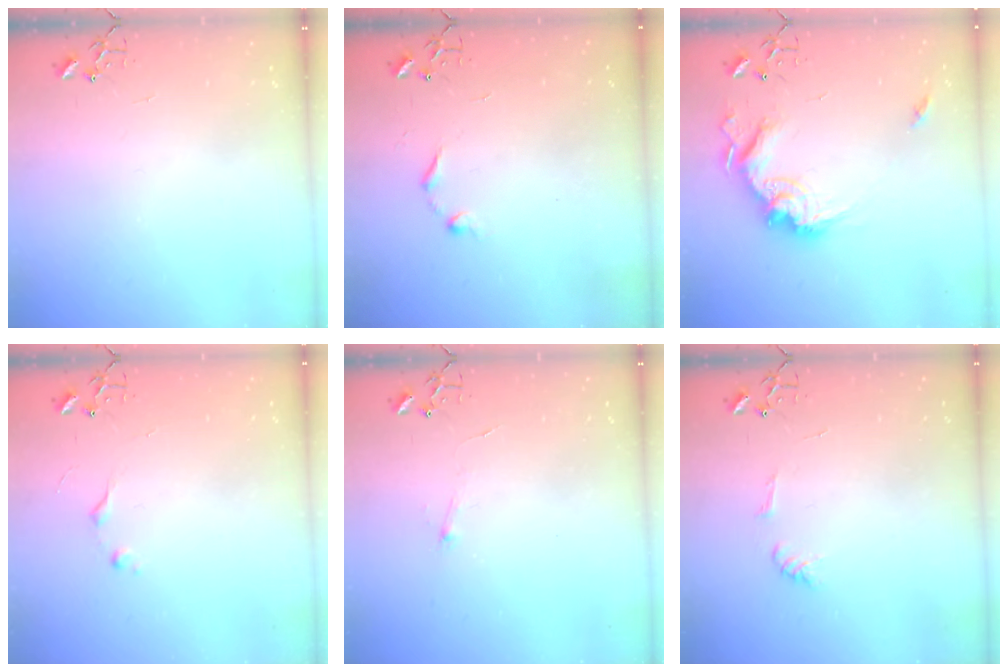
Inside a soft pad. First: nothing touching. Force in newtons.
{"total": 7.1, "press": 7.1, "slide": 0.8}
{"total": 17.8, "press": 17.7, "slide": 2.1}
{"total": 5.2, "press": 5.1, "slide": 0.7}
{"total": 4.1, "press": 4.0, "slide": 0.6}
{"total": 5.9, "press": 5.9, "slide": 0.6}